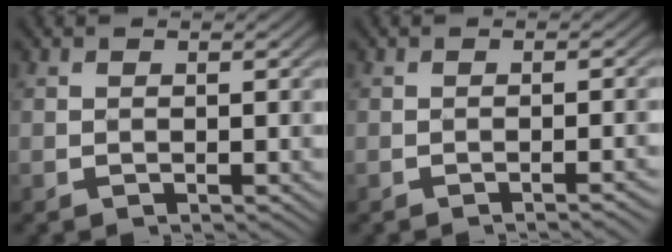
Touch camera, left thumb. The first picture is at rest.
{"total": 2.1, "force": [-1.2, 0.3, 1.7], "torque": [-0.016, 0.011, -0.024]}